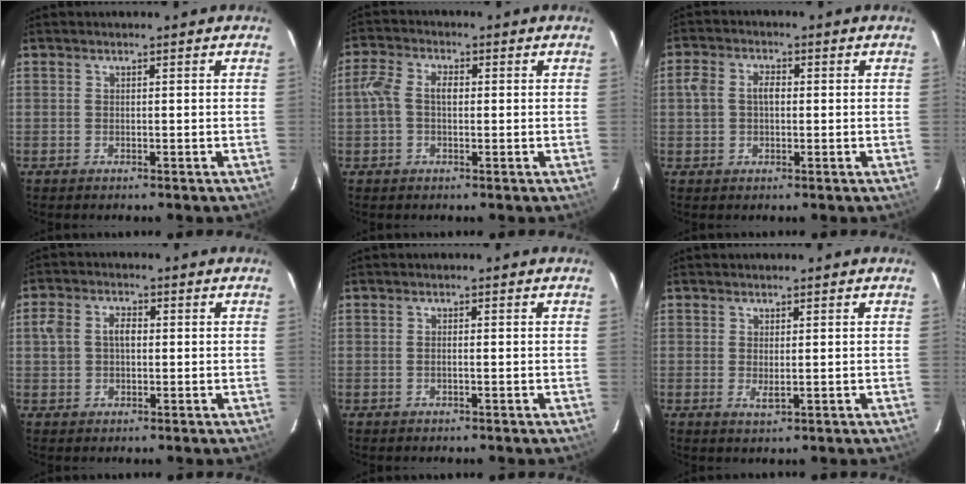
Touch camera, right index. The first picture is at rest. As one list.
[{"total": 5.1, "force": [0.0, 3.0, 4.1], "torque": [-0.090, 0.015, -0.005]}, {"total": 4.8, "force": [0.1, 3.4, 3.4], "torque": [-0.065, 0.013, 0.000]}, {"total": 5.1, "force": [0.3, 3.6, 3.6], "torque": [-0.070, 0.015, 0.004]}, {"total": 0.9, "force": [-0.1, 0.1, 0.9], "torque": [-0.018, 0.002, -0.004]}, {"total": 2.1, "force": [0.0, 0.6, 2.0], "torque": [-0.038, -0.006, 0.000]}]